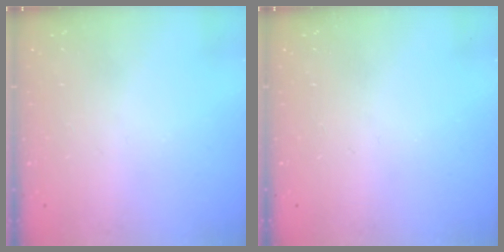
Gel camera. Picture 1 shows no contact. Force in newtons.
{"total": 0.0}